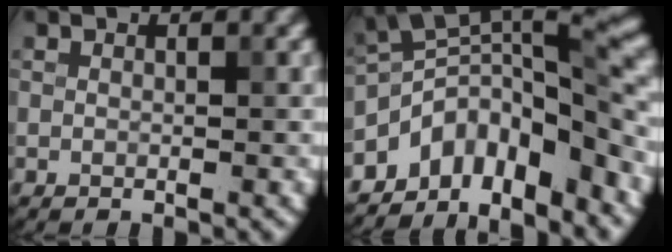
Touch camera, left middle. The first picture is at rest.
{"total": 9.2, "force": [-5.6, 4.3, 5.9], "torque": [-0.066, 0.007, -0.105]}